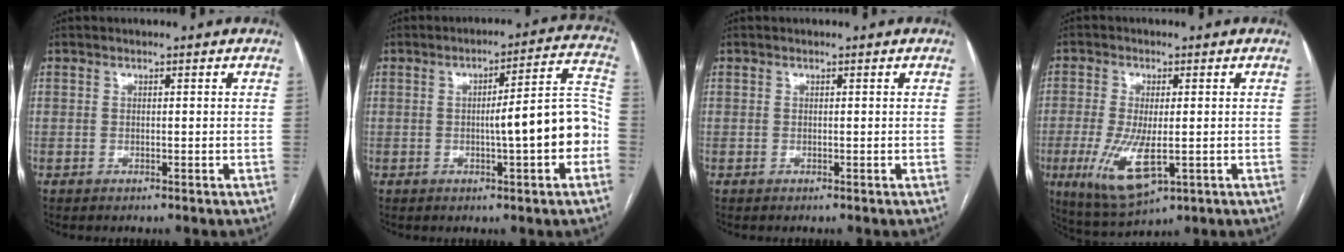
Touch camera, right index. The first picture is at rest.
{"total": 11.2, "force": [-2.3, 1.0, 10.9], "torque": [-0.142, 0.029, -0.033]}
{"total": 0.0}
{"total": 9.4, "force": [-2.3, 3.5, 8.5], "torque": [-0.170, -0.024, -0.031]}